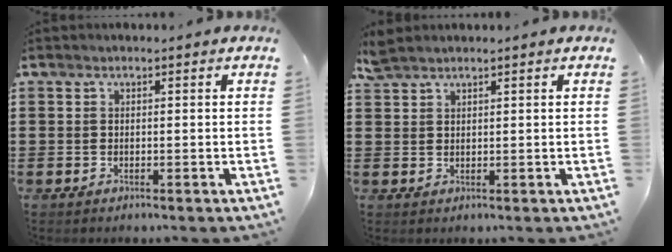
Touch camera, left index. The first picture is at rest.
{"total": 1.9, "force": [1.8, 0.3, 0.5], "torque": [-0.014, 0.000, 0.036]}